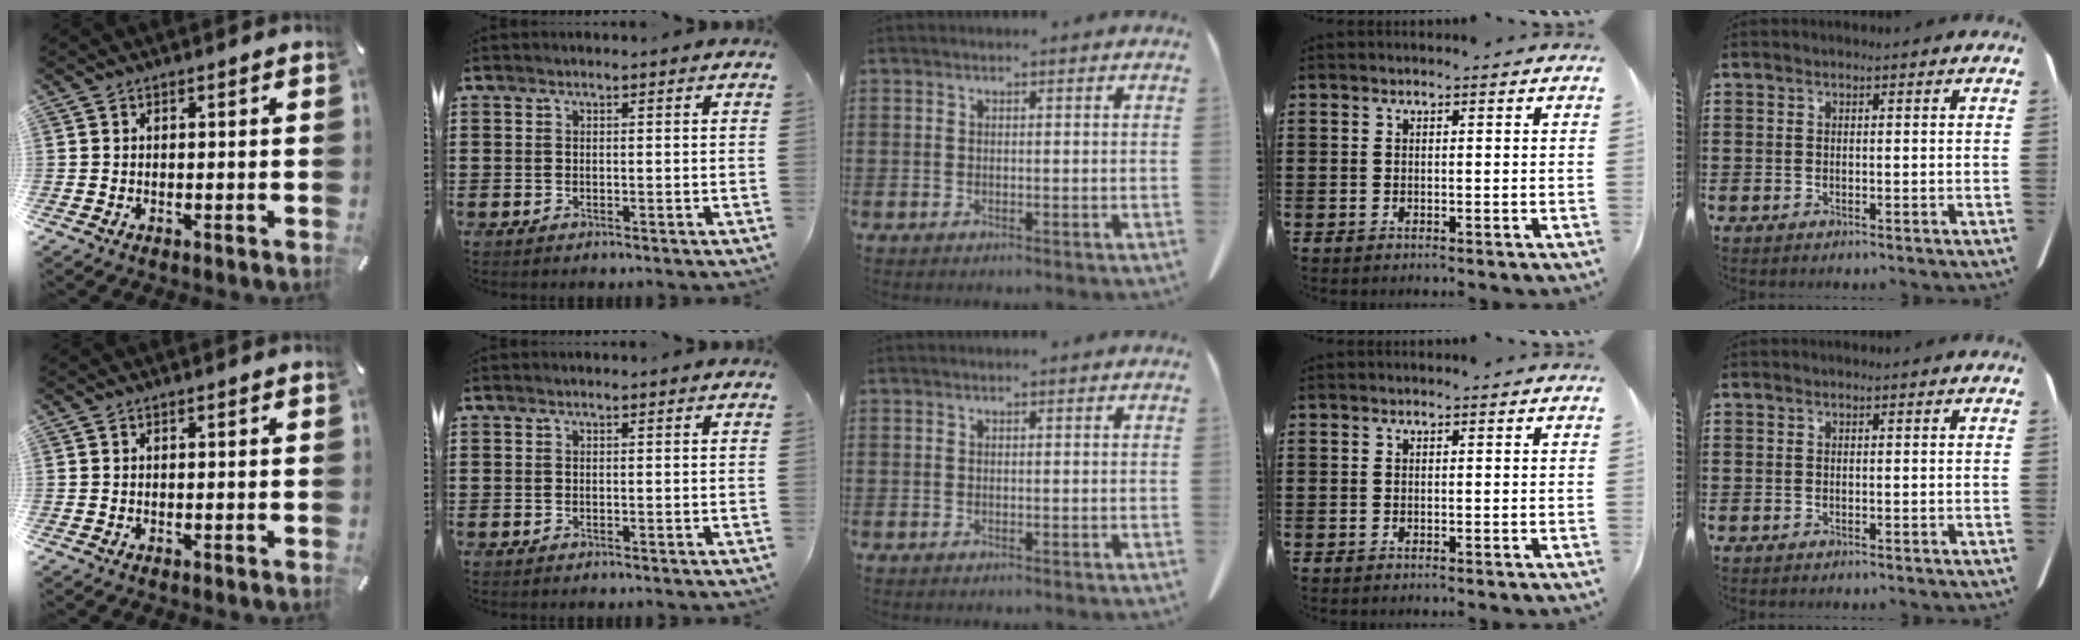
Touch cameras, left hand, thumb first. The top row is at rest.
{}